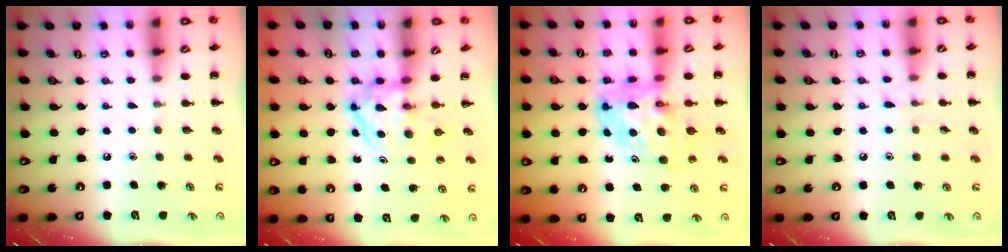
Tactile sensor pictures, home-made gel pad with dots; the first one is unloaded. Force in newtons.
{"total": 3.8, "press": 3.8, "slide": 0.4}
{"total": 9.6, "press": 9.2, "slide": 2.8}
{"total": 6.5, "press": 6.1, "slide": 2.1}